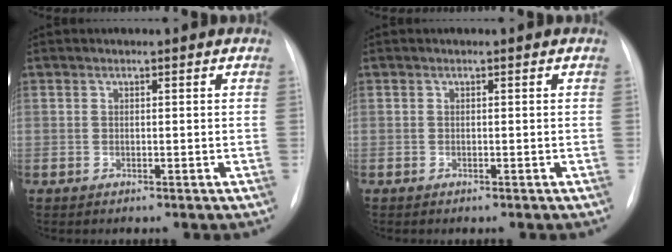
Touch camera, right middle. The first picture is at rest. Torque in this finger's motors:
{"motor_torque": [-0.02, 0.03, 0.04, 0.00]}